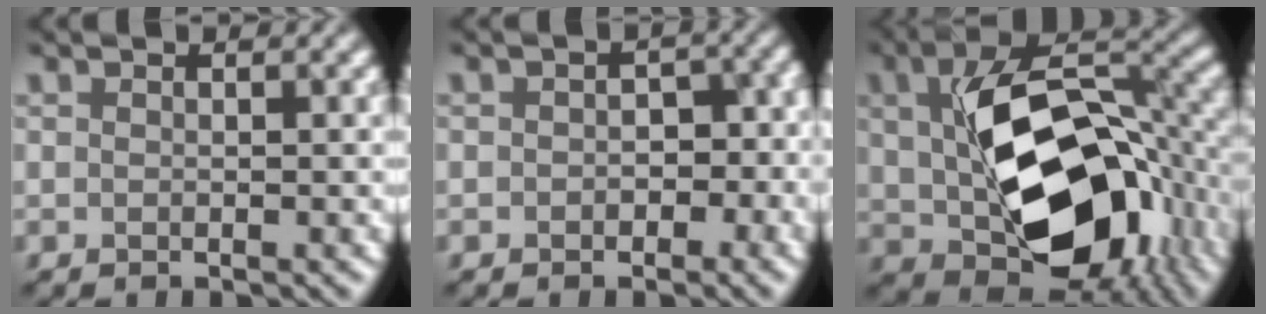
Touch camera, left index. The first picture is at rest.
{"total": 2.8, "force": [-0.7, 2.0, 1.8], "torque": [-0.014, -0.007, -0.011]}
{"total": 15.0, "force": [-1.3, 9.2, 11.8], "torque": [-0.194, -0.019, -0.014]}